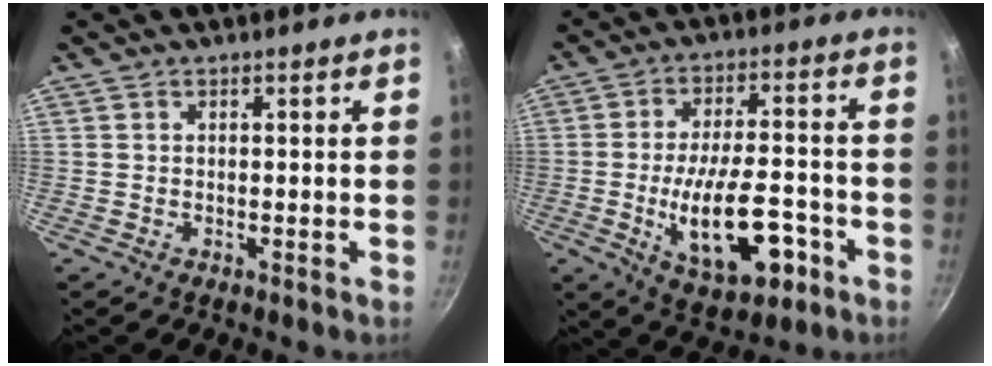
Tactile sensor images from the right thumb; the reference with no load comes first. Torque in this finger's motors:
{"motor_torque": [0.16, 0.88, 0.73, 0.61, 0.09]}